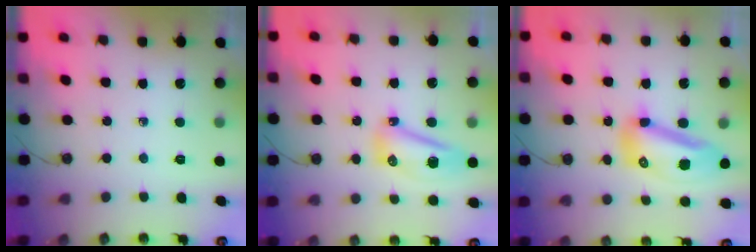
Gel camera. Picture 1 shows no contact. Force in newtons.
{"total": 10.8, "press": 10.8, "slide": 1.3}
{"total": 12.7, "press": 12.6, "slide": 1.4}